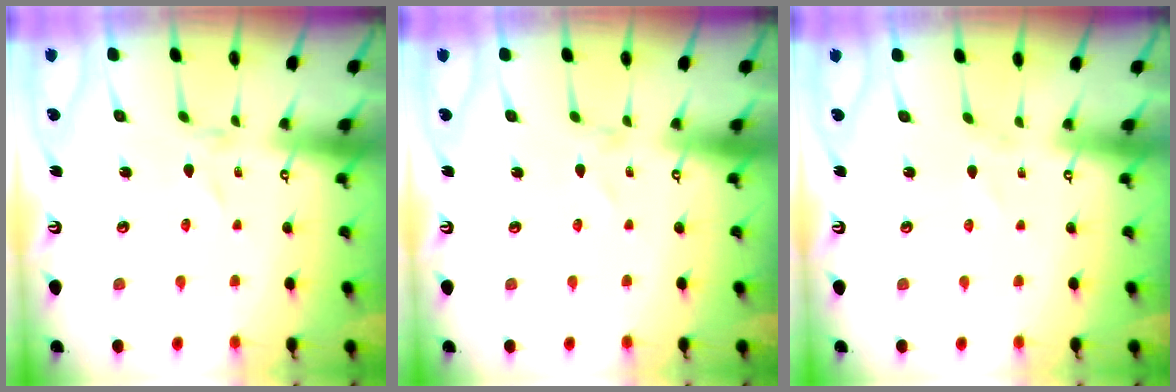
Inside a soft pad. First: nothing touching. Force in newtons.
{"total": 0.7, "press": 0.7, "slide": 0.1}
{"total": 1.4, "press": 1.4, "slide": 0.2}